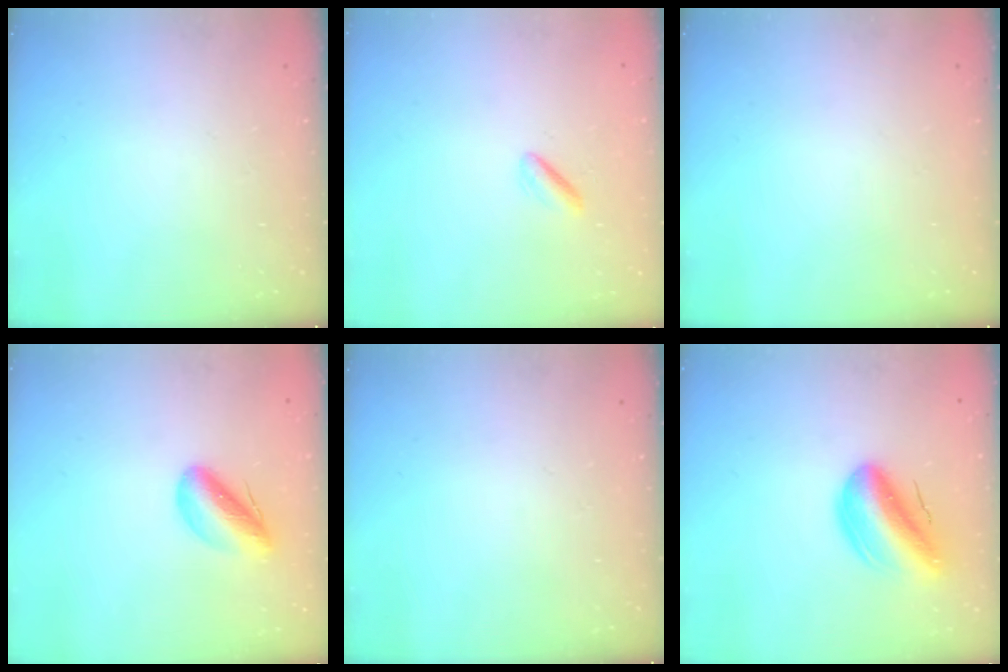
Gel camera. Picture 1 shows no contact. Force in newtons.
{"total": 1.0, "press": 0.6, "slide": 0.8}
{"total": 0.0}
{"total": 7.2, "press": 7.1, "slide": 1.1}
{"total": 0.0}
{"total": 14.3, "press": 13.9, "slide": 3.6}